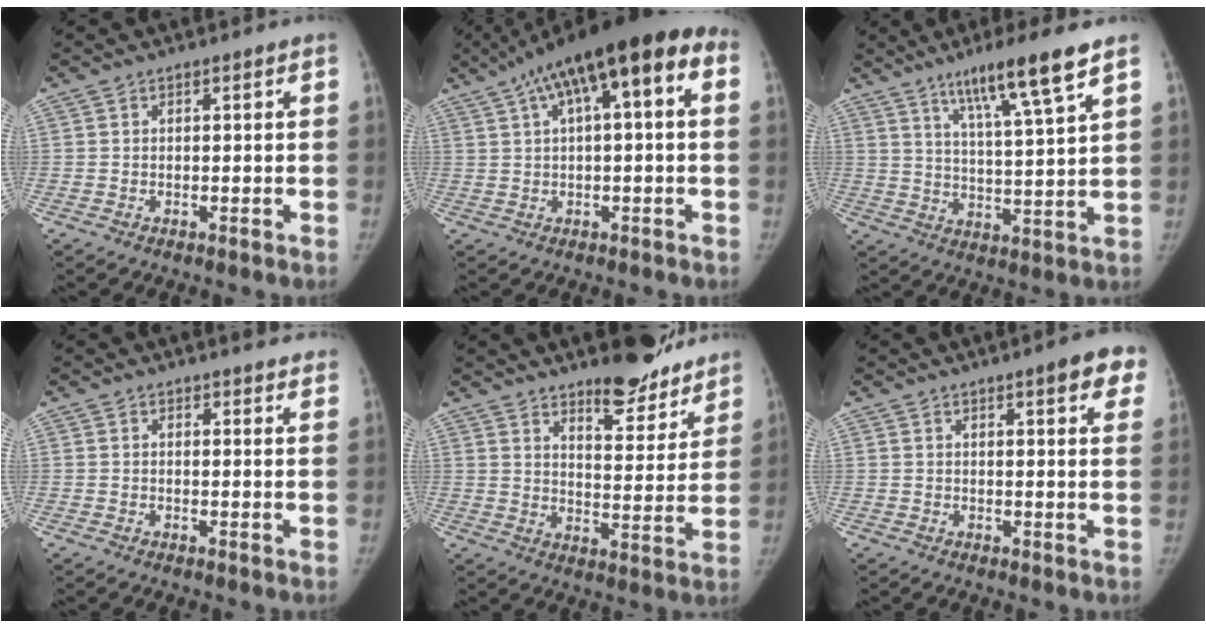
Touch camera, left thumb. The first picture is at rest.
{"total": 18.5, "force": [6.5, 5.7, 16.3], "torque": [-0.255, 0.051, 0.097]}
{"total": 12.7, "force": [7.9, 0.5, 10.0], "torque": [-0.167, -0.037, 0.132]}
{"total": 7.0, "force": [6.2, 1.6, 2.8], "torque": [-0.010, -0.020, 0.065]}
{"total": 14.1, "force": [11.5, 4.6, 6.7], "torque": [-0.045, -0.090, 0.165]}
{"total": 7.9, "force": [4.6, 1.8, 6.1], "torque": [-0.049, -0.012, 0.052]}